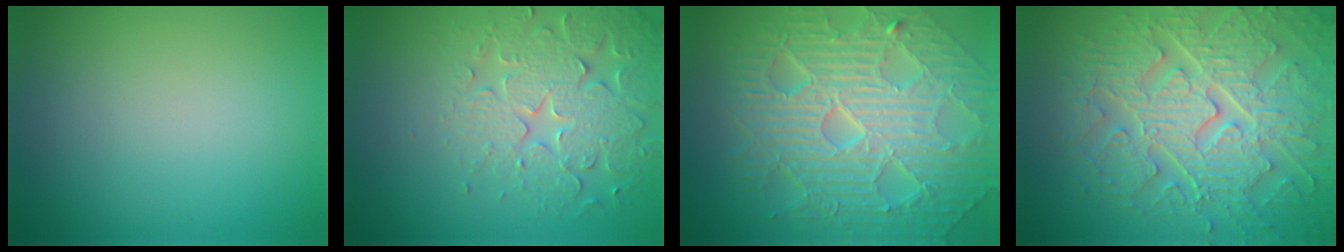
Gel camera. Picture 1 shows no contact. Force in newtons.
{"total": 4.8, "press": 4.6, "slide": 1.5}
{"total": 11.3, "press": 7.5, "slide": 8.4}
{"total": 9.1, "press": 6.6, "slide": 6.2}